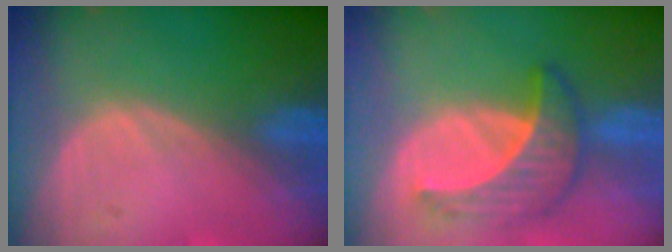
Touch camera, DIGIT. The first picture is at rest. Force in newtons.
{"total": 6.9, "press": 6.3, "slide": 2.9}